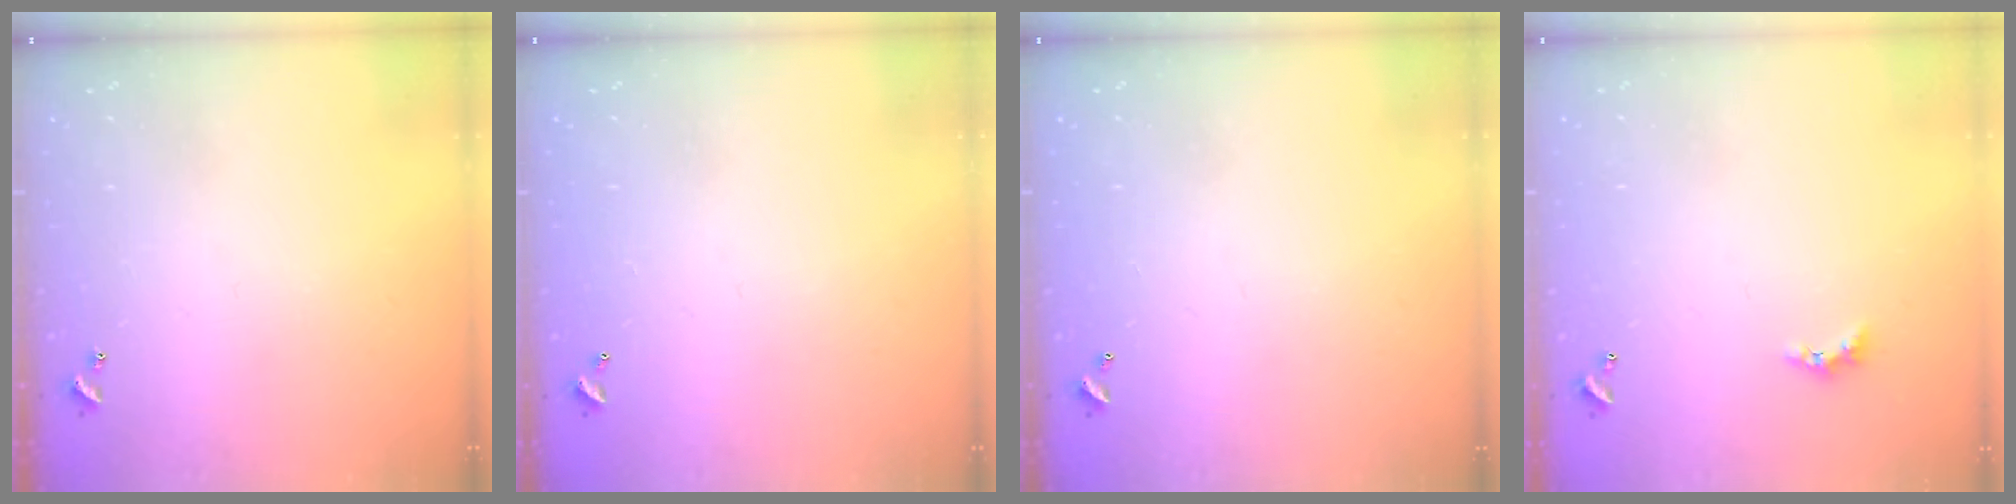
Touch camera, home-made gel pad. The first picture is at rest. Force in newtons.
{"total": 2.8, "press": 2.8, "slide": 0.1}
{"total": 2.7, "press": 2.7, "slide": 0.1}
{"total": 2.5, "press": 2.5, "slide": 0.6}